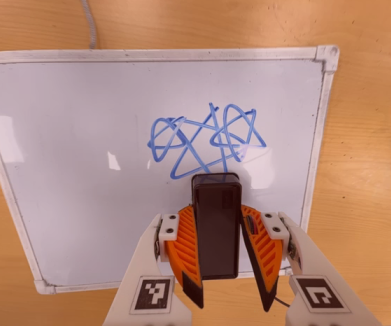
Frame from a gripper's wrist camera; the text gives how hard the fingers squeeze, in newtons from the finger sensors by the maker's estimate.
{"total": 6.4, "left": 6.4, "right": 6.4}